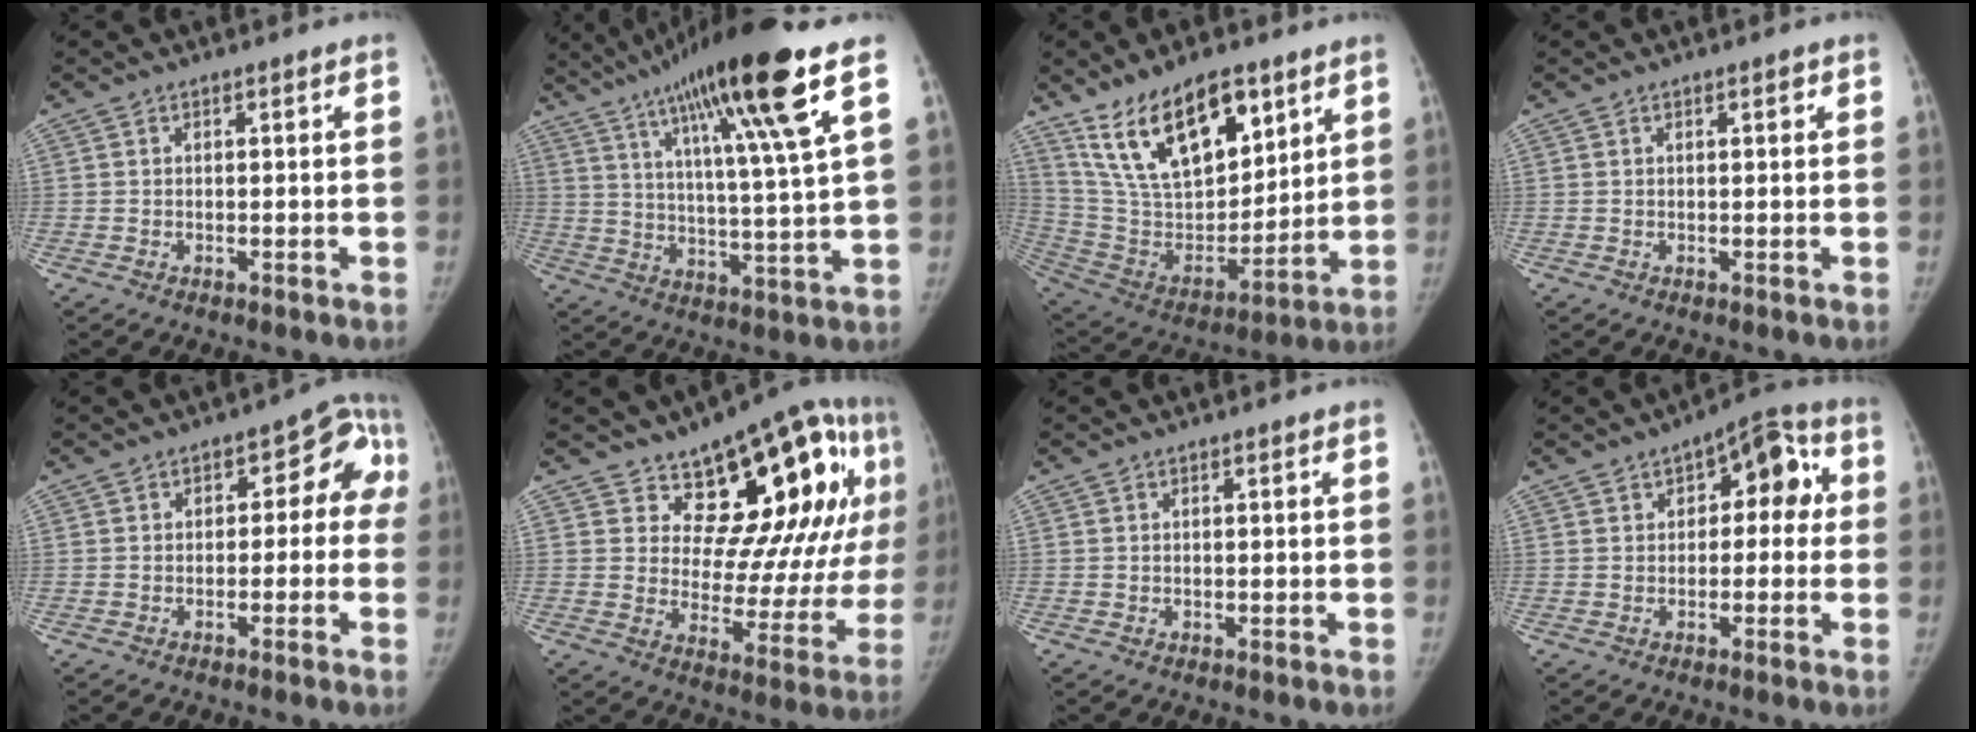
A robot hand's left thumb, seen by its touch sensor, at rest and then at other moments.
{"total": 21.6, "force": [12.2, 1.3, 17.8], "torque": [-0.289, -0.036, 0.197]}
{"total": 22.0, "force": [13.2, 10.4, 14.2], "torque": [-0.204, -0.056, 0.255]}
{"total": 1.2, "force": [0.6, 0.3, 0.9], "torque": [-0.012, 0.000, 0.009]}
{"total": 7.5, "force": [-0.5, 5.1, 5.5], "torque": [-0.013, 0.034, -0.020]}
{"total": 21.9, "force": [9.9, 10.2, 16.7], "torque": [-0.165, -0.043, 0.149]}
{"total": 0.0}
{"total": 9.5, "force": [2.2, 5.4, 7.5], "torque": [-0.050, 0.026, 0.018]}